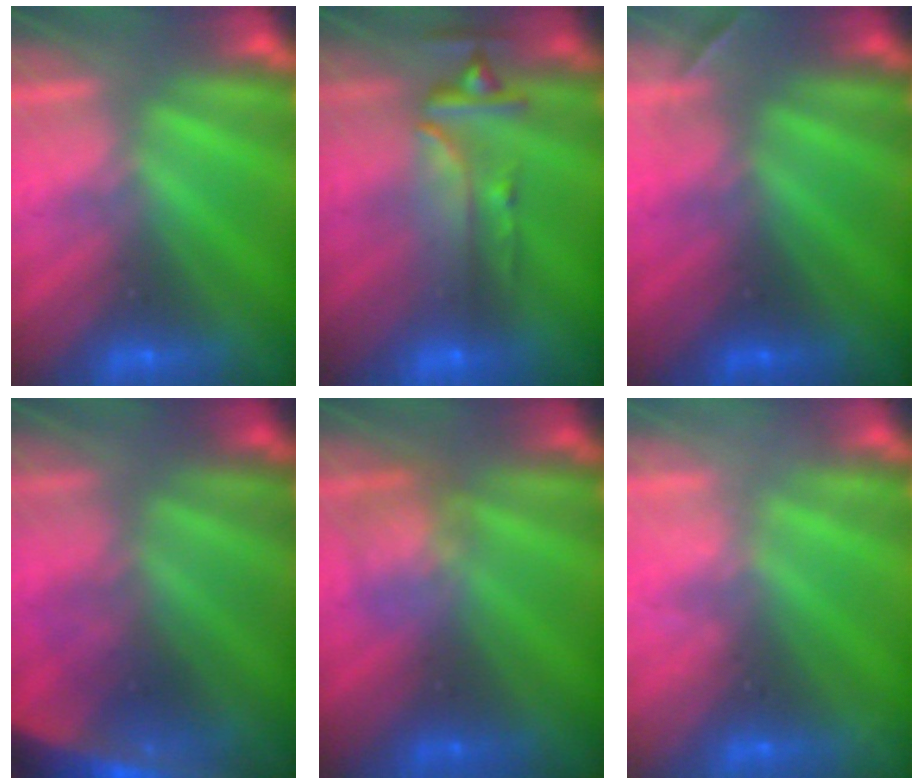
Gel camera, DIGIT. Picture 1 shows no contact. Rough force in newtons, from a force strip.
{"total": 5.7}
{"total": 1.7}
{"total": 4.5}
{"total": 2.4}
{"total": 2.3}